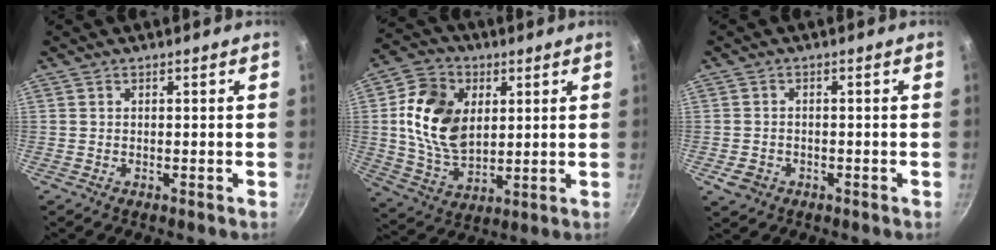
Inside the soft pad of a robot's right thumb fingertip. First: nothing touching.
{"total": 15.6, "force": [3.0, 10.9, 10.7], "torque": [-0.178, -0.009, 0.058]}
{"total": 3.4, "force": [-1.4, 2.7, 1.4], "torque": [-0.028, 0.013, -0.018]}